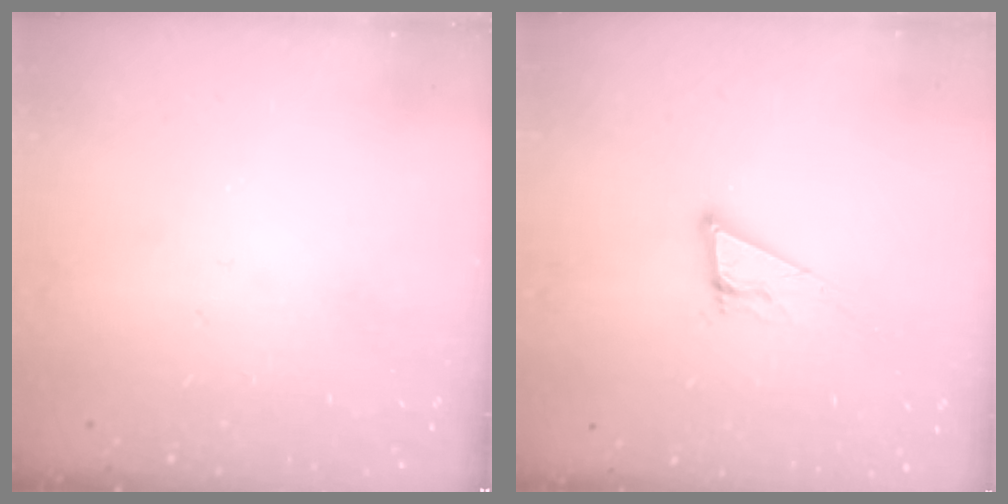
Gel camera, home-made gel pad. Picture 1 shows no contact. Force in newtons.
{"total": 8.6, "press": 8.3, "slide": 2.4}